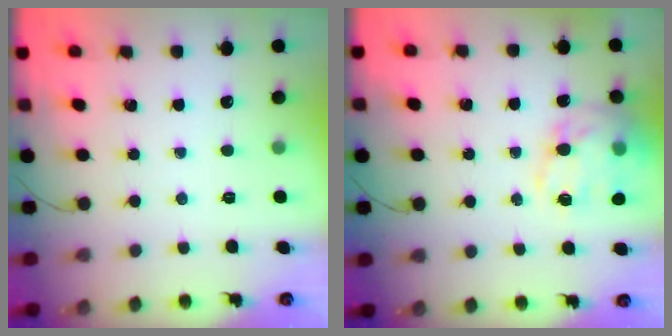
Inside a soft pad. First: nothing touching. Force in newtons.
{"total": 15.9, "press": 15.6, "slide": 3.2}